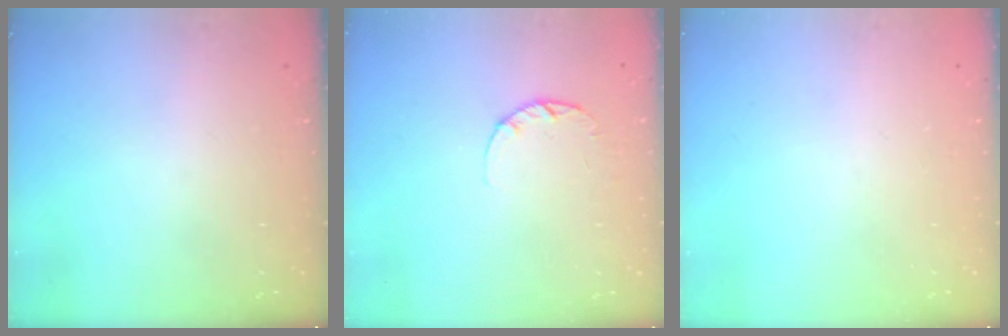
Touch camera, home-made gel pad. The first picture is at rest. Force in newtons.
{"total": 2.6, "press": 2.5, "slide": 0.4}
{"total": 0.0}